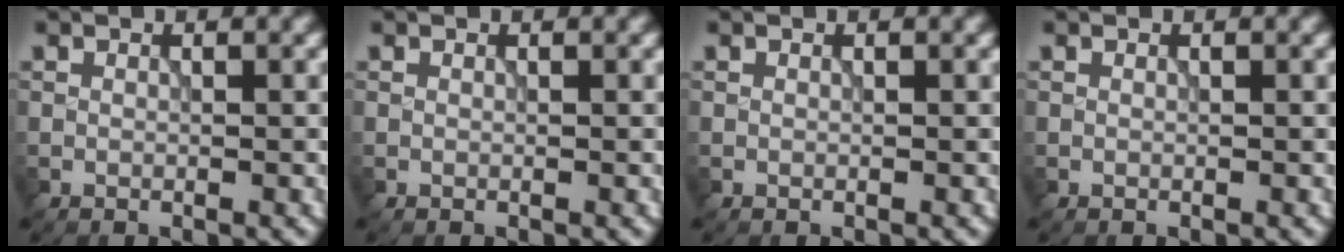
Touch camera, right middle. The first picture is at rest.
{"total": 0.0}
{"total": 0.0}
{"total": 0.0}